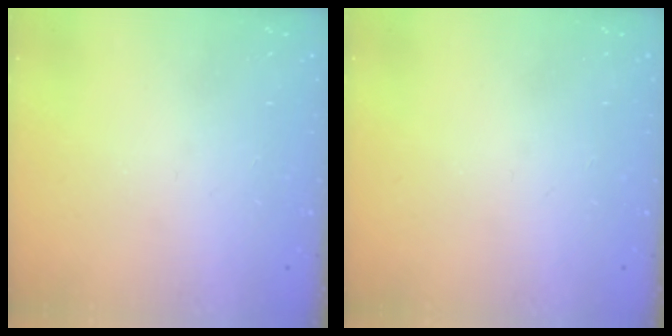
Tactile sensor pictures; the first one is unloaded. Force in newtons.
{"total": 0.0}